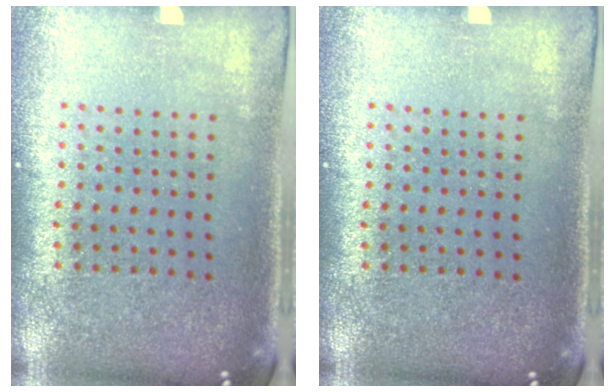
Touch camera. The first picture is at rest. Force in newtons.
{"total": 0.0}